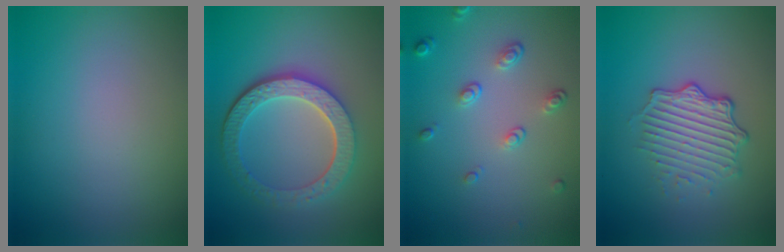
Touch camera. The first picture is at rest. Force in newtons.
{"total": 5.9, "press": 4.6, "slide": 3.7}
{"total": 2.2, "press": 1.4, "slide": 1.7}
{"total": 4.7, "press": 3.2, "slide": 3.4}